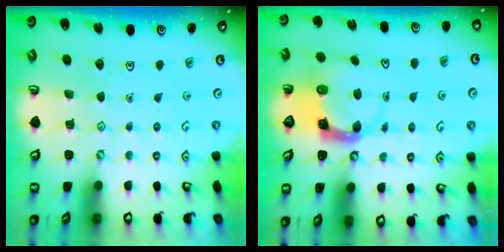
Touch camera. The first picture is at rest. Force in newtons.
{"total": 3.6, "press": 3.5, "slide": 0.5}